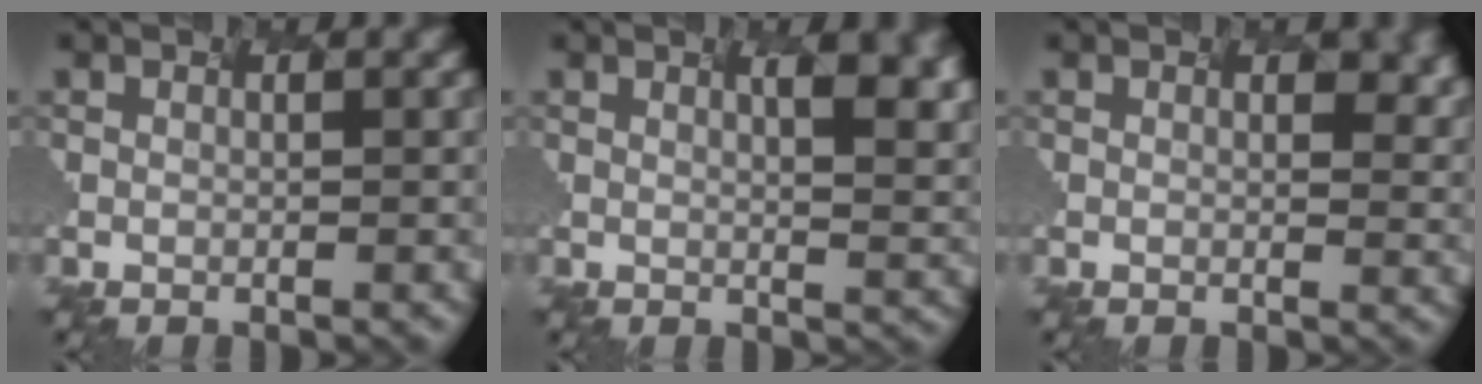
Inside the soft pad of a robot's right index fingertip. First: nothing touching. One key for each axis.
{"total": 4.4, "fx": 2.1, "fy": 1.3, "fz": 3.6, "tx": -0.029, "ty": 0.019, "tz": 0.038}
{"total": 2.8, "fx": 1.7, "fy": 1.5, "fz": 1.6, "tx": -0.003, "ty": 0.024, "tz": 0.021}